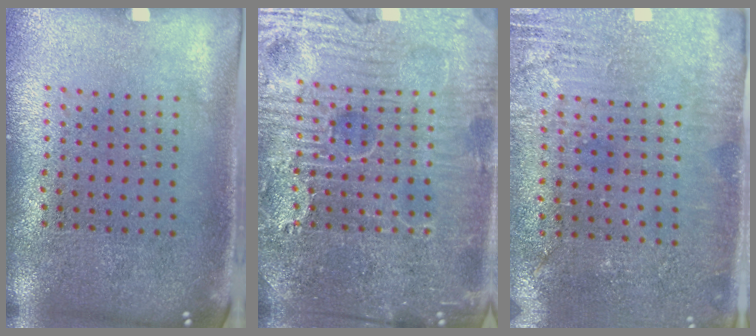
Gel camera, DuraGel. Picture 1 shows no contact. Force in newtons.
{"total": 7.8, "press": 7.8, "slide": 0.9}
{"total": 2.9, "press": 2.8, "slide": 0.9}